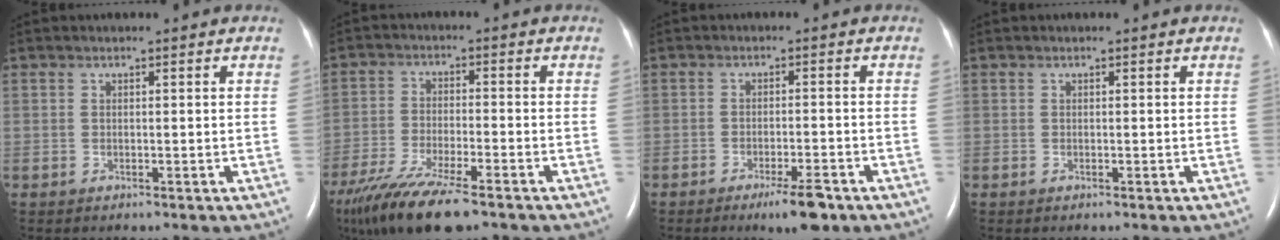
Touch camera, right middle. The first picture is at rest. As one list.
[{"total": 13.8, "force": [-10.3, 2.1, 9.0], "torque": [-0.182, -0.038, -0.179]}, {"total": 5.1, "force": [-3.4, 0.8, 3.7], "torque": [-0.062, -0.007, -0.051]}, {"total": 0.0}]